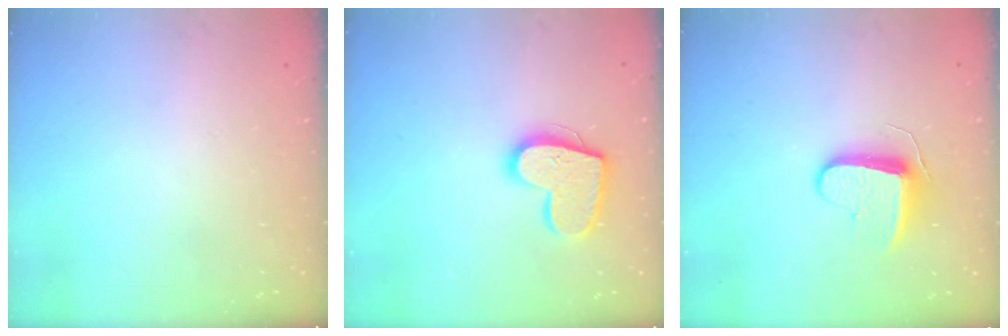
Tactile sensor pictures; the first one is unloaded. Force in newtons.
{"total": 14.8, "press": 14.8, "slide": 1.0}
{"total": 9.1, "press": 9.1, "slide": 0.0}